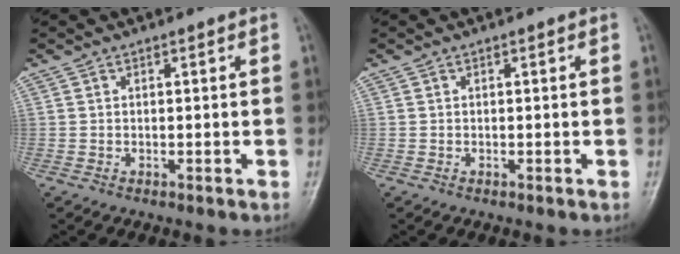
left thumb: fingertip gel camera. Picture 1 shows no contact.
{"total": 0.0}